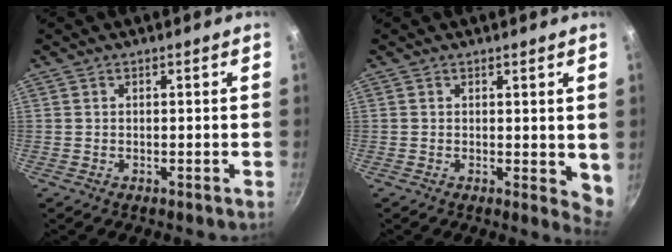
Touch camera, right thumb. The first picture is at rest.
{"total": 4.4, "force": [1.0, 2.2, 3.6], "torque": [-0.039, -0.006, 0.015]}